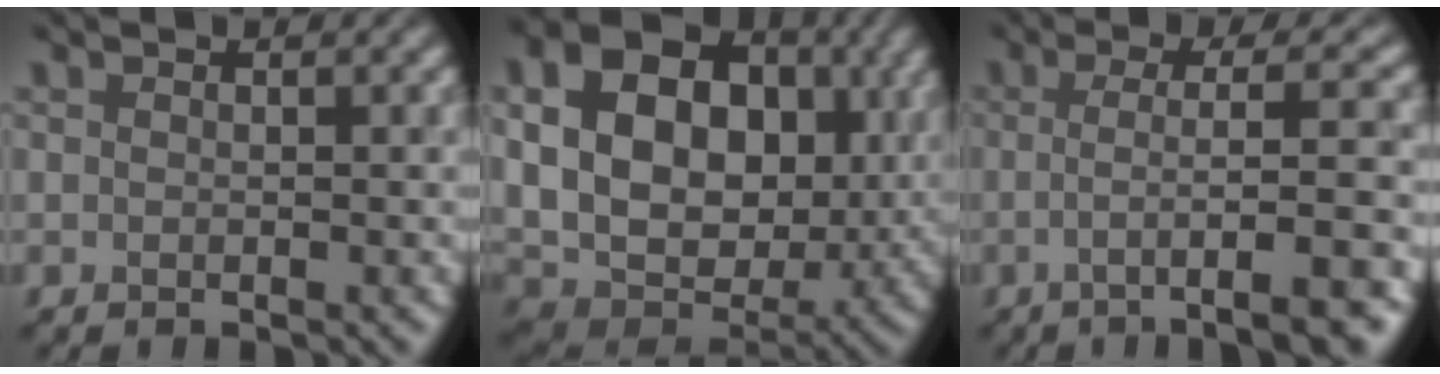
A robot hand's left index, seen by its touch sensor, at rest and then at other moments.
{"total": 17.8, "force": [4.0, 13.0, 11.5], "torque": [-0.213, 0.025, 0.090]}
{"total": 7.5, "force": [-1.7, 1.6, 7.1], "torque": [-0.093, 0.012, -0.025]}